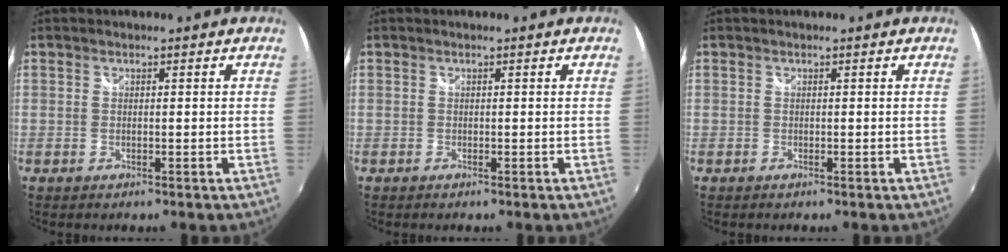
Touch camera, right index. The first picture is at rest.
{"total": 0.0}
{"total": 0.0}